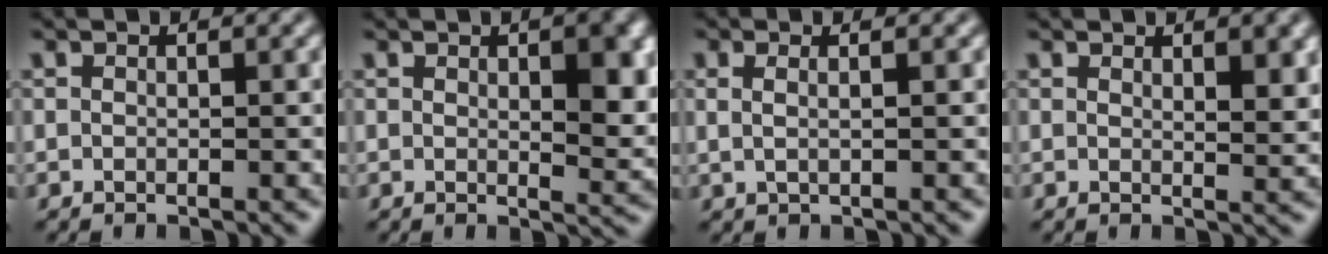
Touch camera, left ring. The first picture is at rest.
{"total": 6.1, "force": [1.8, 2.1, 5.5], "torque": [-0.061, -0.003, 0.033]}
{"total": 2.2, "force": [0.8, 1.0, 1.7], "torque": [-0.019, -0.002, -0.004]}
{"total": 2.8, "force": [1.6, 0.8, 2.1], "torque": [-0.025, -0.004, 0.029]}